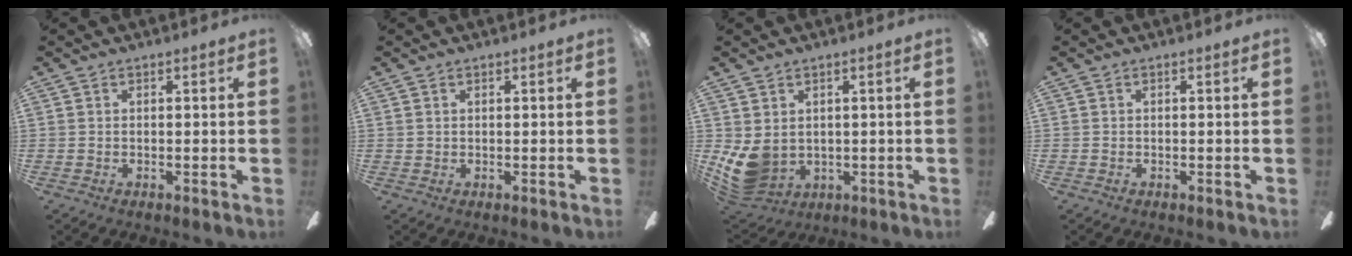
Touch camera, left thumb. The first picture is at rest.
{"total": 0.9, "force": [0.7, 0.6, 0.0], "torque": [-0.001, 0.001, 0.013]}
{"total": 7.9, "force": [0.5, 6.2, 4.9], "torque": [-0.137, -0.016, 0.012]}
{"total": 0.0}